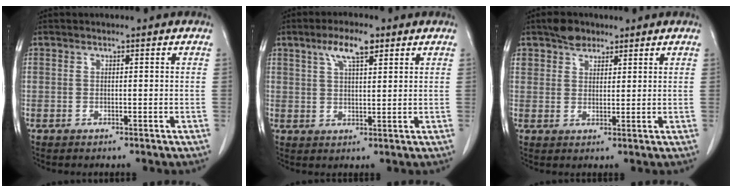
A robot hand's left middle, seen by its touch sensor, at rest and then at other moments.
{"total": 5.7, "force": [3.3, 1.4, 4.4], "torque": [-0.085, 0.009, 0.059]}
{"total": 4.0, "force": [3.0, 2.3, 1.2], "torque": [-0.024, 0.009, 0.056]}